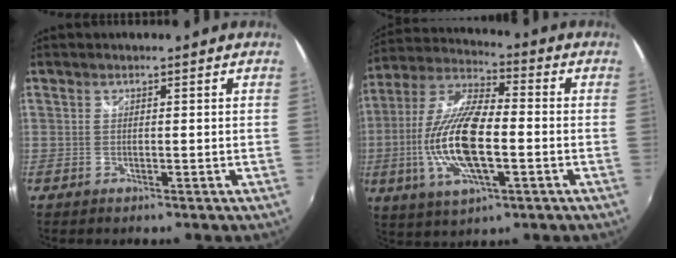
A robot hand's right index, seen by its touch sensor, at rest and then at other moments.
{"total": 17.0, "force": [-3.3, 5.9, 15.6], "torque": [-0.318, -0.006, -0.063]}